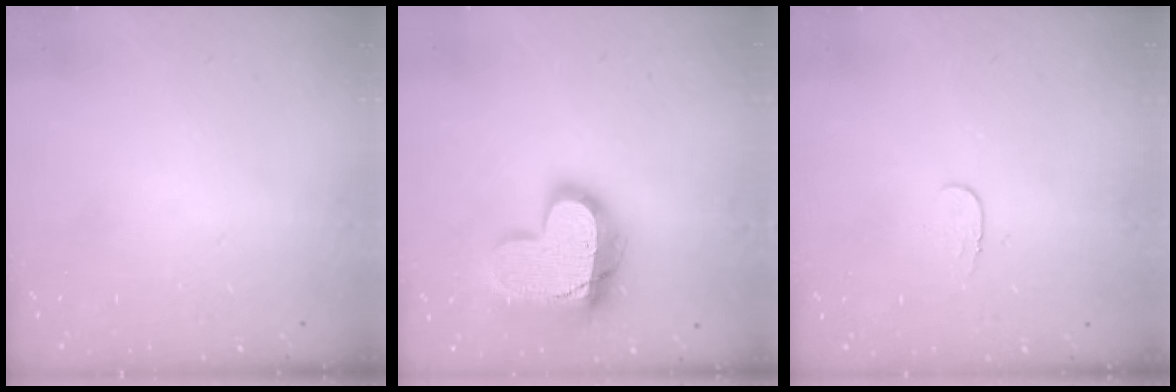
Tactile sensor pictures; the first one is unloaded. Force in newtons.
{"total": 19.3, "press": 19.2, "slide": 1.6}
{"total": 3.9, "press": 3.9, "slide": 0.4}